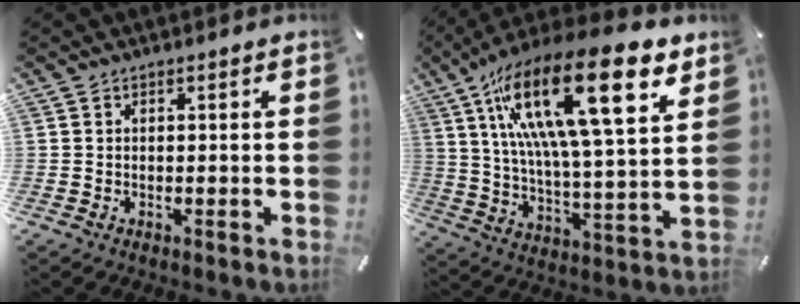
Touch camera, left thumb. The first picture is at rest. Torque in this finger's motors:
{"motor_torque": [2.96, 2.05, 1.97, -0.80, 1.05]}